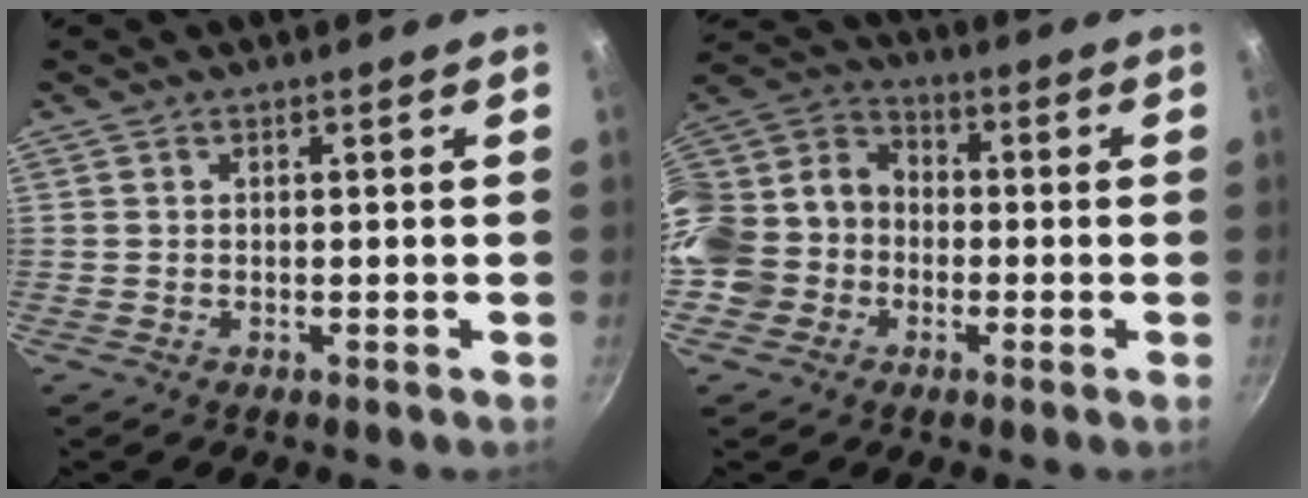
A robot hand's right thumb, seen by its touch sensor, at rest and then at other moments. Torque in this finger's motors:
{"motor_torque": [0.67, 2.42, 0.30, -0.20, 0.20]}